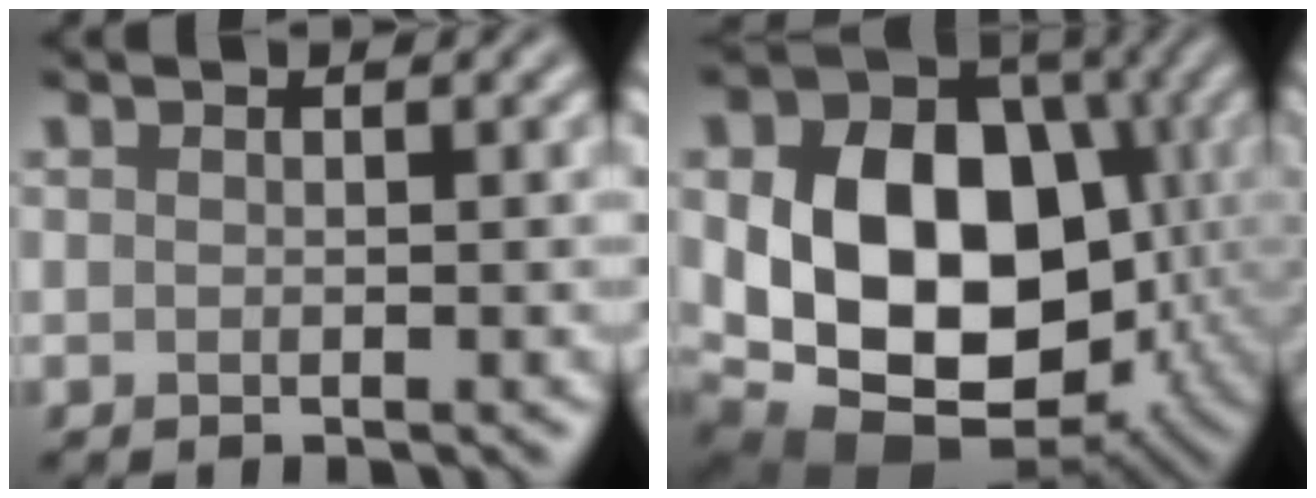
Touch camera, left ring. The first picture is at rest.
{"total": 17.1, "force": [-1.5, 12.8, 11.3], "torque": [-0.166, -0.007, -0.025]}